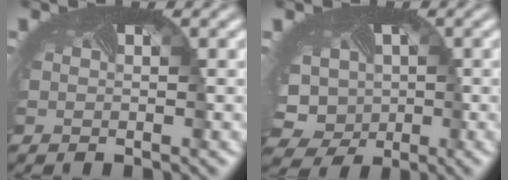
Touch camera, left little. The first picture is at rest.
{"total": 9.1, "force": [-1.9, 8.0, 4.0], "torque": [-0.080, -0.023, -0.045]}